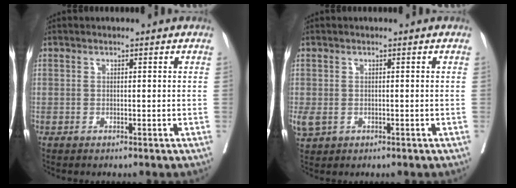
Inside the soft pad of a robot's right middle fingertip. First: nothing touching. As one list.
[{"total": 2.3, "force": [-0.5, 1.6, 1.6], "torque": [-0.046, -0.005, -0.001]}]